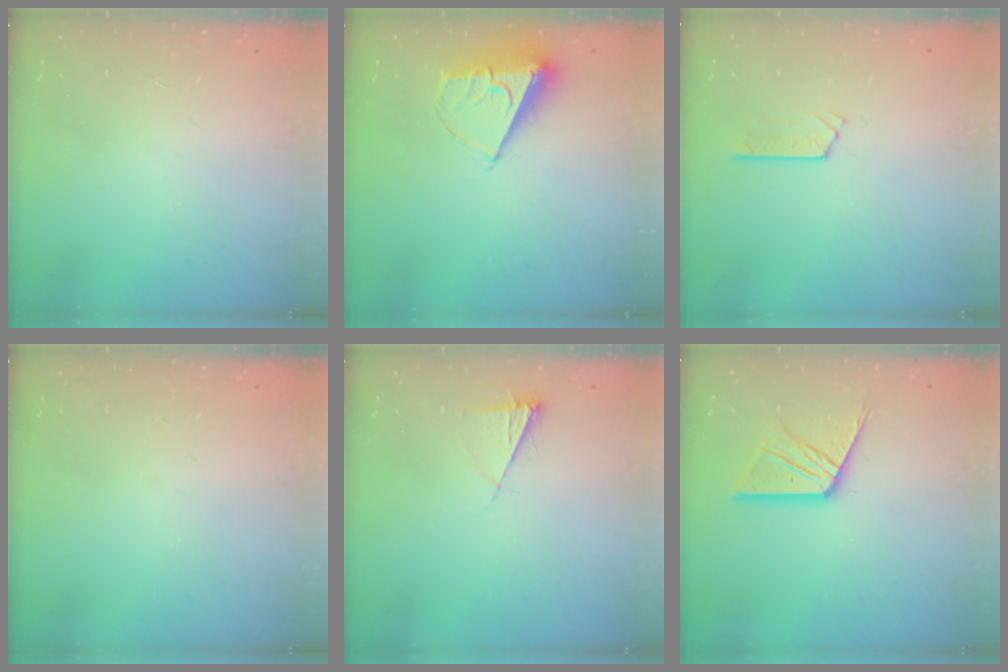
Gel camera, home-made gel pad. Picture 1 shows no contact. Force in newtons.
{"total": 8.4, "press": 8.4, "slide": 0.5}
{"total": 2.7, "press": 2.7, "slide": 0.2}
{"total": 0.0}
{"total": 5.4, "press": 5.4, "slide": 0.7}
{"total": 13.7, "press": 13.7, "slide": 1.4}